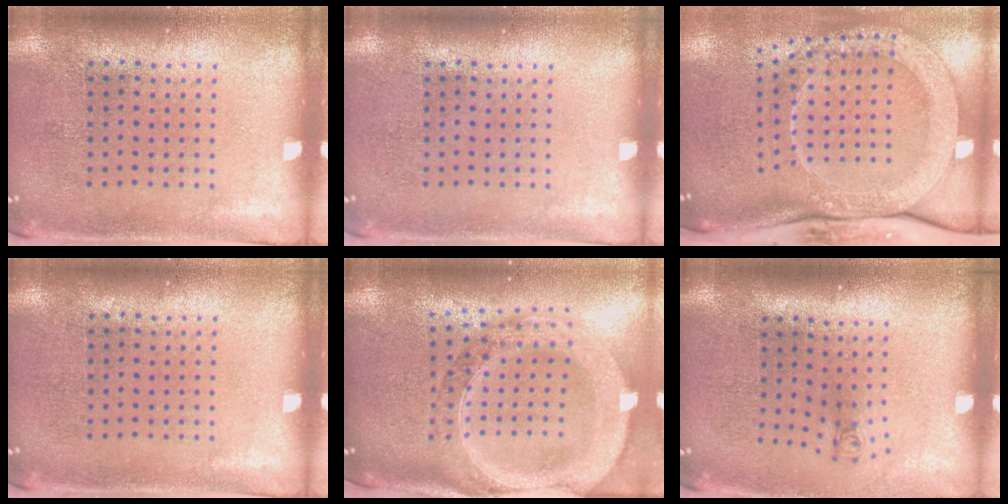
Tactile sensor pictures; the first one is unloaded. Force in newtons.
{"total": 0.0}
{"total": 3.1, "press": 2.3, "slide": 2.1}
{"total": 0.0}
{"total": 3.3, "press": 2.7, "slide": 1.9}
{"total": 0.8, "press": 0.3, "slide": 0.7}